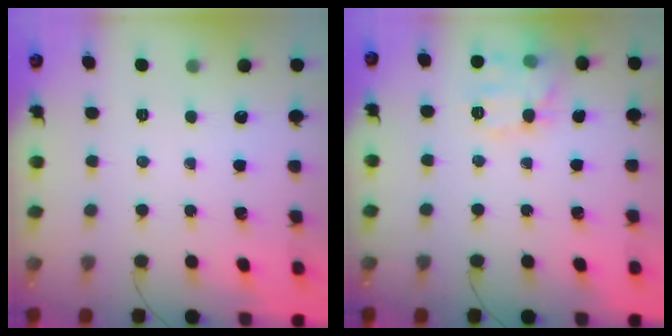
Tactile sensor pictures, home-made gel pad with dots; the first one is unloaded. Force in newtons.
{"total": 12.3, "press": 12.3, "slide": 0.2}